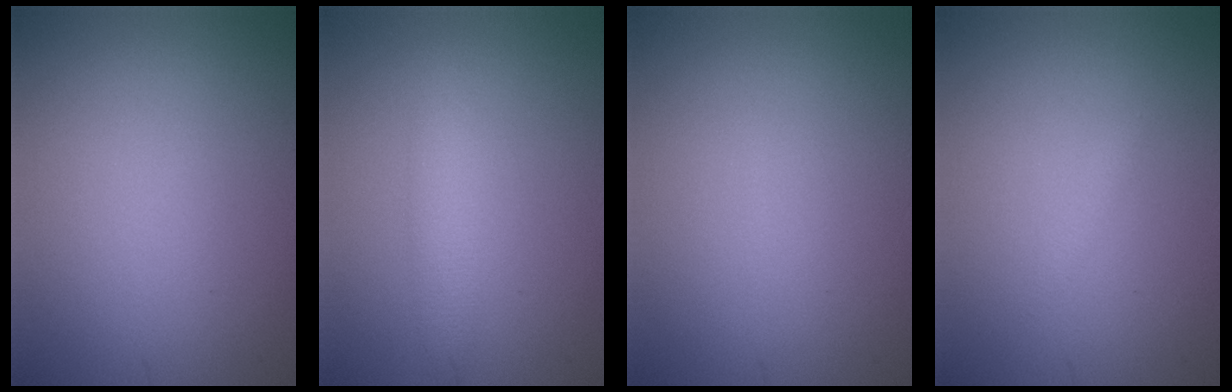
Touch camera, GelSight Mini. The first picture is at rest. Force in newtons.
{"total": 2.5, "press": 2.5, "slide": 0.0}
{"total": 0.0}
{"total": 0.6, "press": 0.6, "slide": 0.1}